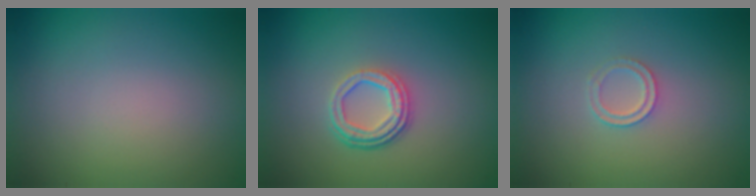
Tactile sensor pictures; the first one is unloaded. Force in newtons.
{"total": 3.5, "press": 2.6, "slide": 2.3}
{"total": 1.4, "press": 1.4, "slide": 0.3}